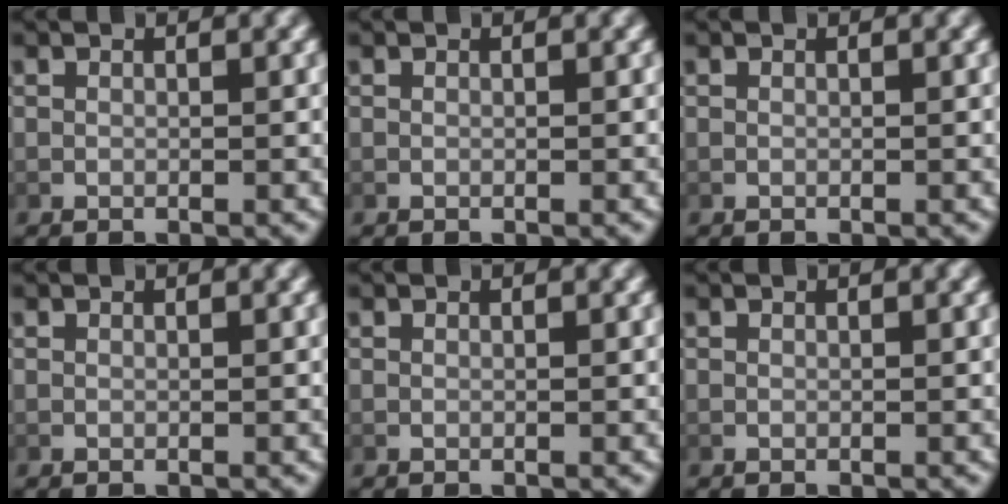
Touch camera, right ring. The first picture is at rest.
{"total": 0.0}
{"total": 0.0}
{"total": 0.0}
{"total": 0.0}
{"total": 0.0}